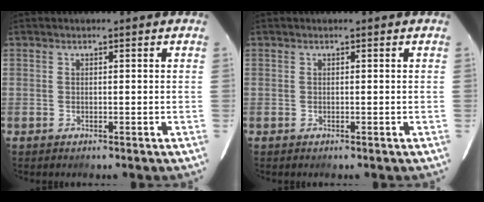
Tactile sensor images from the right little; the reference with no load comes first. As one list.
[{"total": 0.0}]